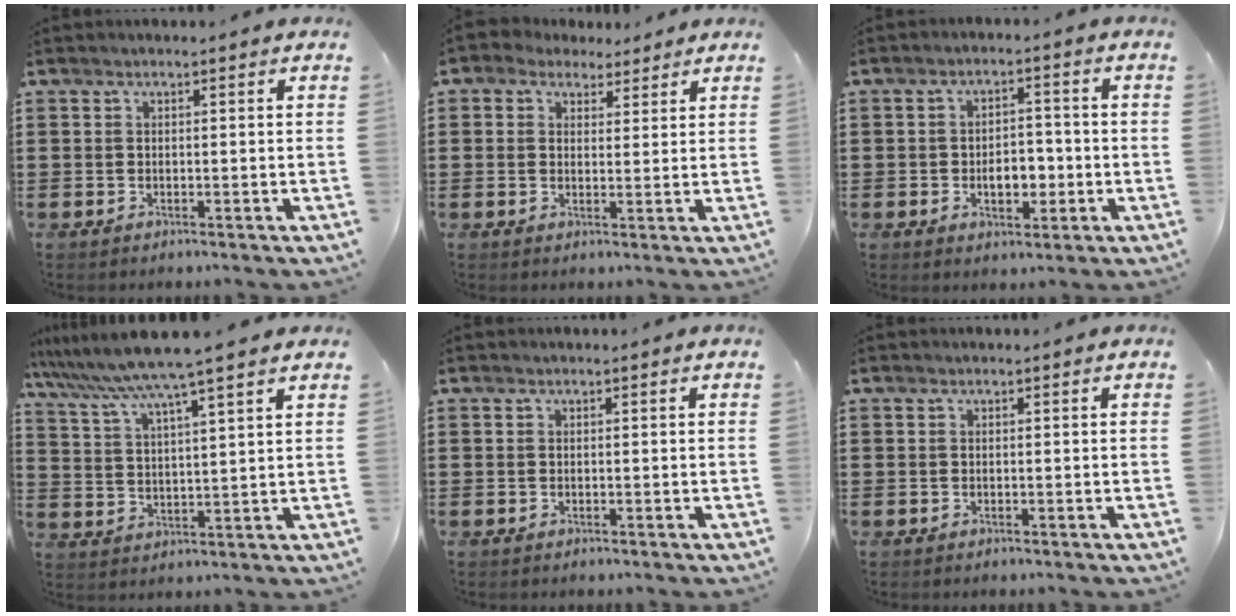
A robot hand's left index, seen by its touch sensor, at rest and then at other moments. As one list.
[{"total": 2.5, "force": [1.8, 1.8, 0.3], "torque": [-0.016, 0.008, 0.032]}, {"total": 5.1, "force": [-1.4, 3.0, 4.0], "torque": [-0.058, 0.002, -0.031]}, {"total": 7.7, "force": [6.6, -1.1, 3.8], "torque": [-0.097, -0.040, 0.112]}, {"total": 0.0}, {"total": 0.0}]